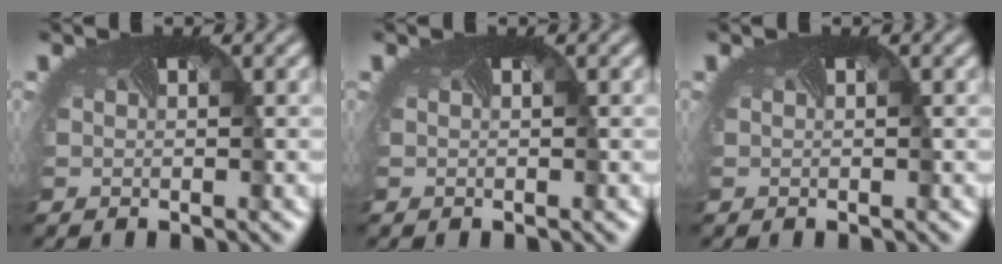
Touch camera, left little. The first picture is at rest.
{"total": 0.0}
{"total": 0.0}